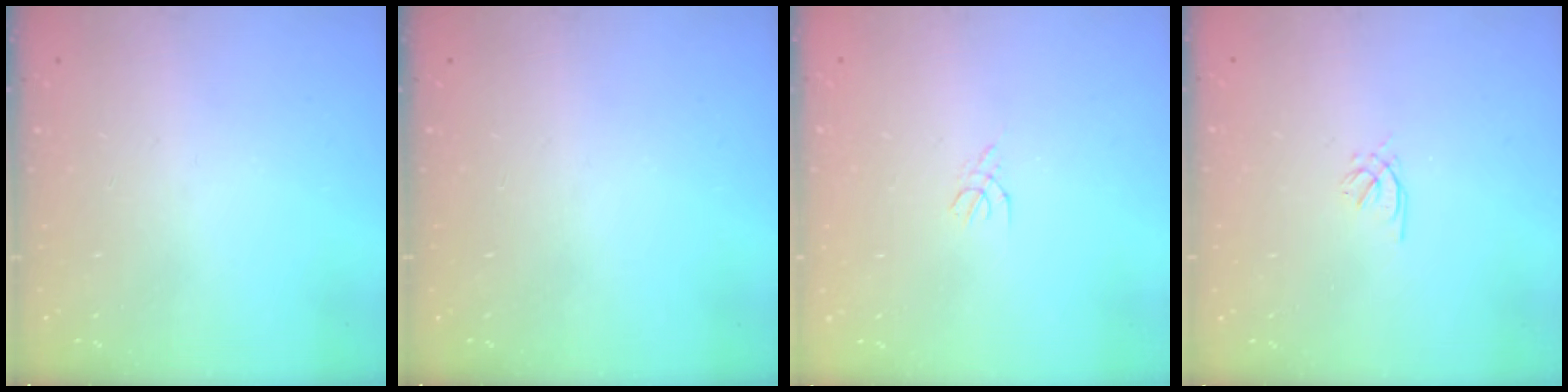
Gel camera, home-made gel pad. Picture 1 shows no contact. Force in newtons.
{"total": 0.0}
{"total": 1.8, "press": 1.7, "slide": 0.5}
{"total": 0.9, "press": 0.8, "slide": 0.4}